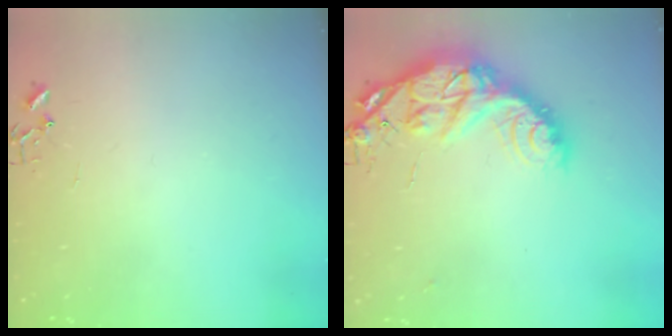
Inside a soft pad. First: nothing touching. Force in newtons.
{"total": 17.5, "press": 17.4, "slide": 1.4}